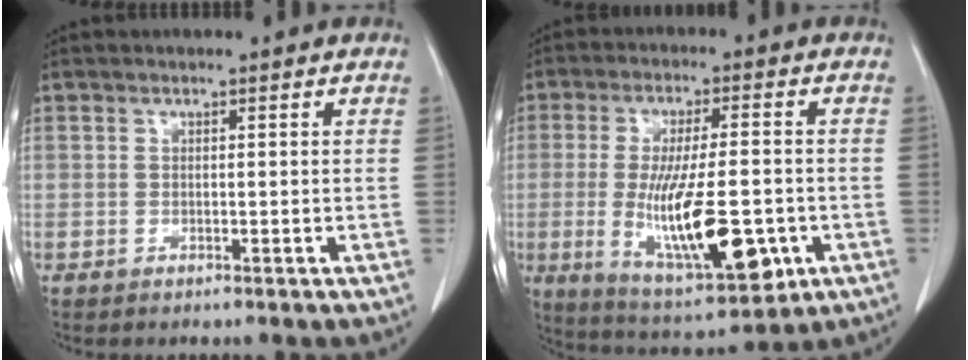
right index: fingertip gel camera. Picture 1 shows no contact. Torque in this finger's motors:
{"motor_torque": [1.58, -0.56, 0.81, 0.21]}